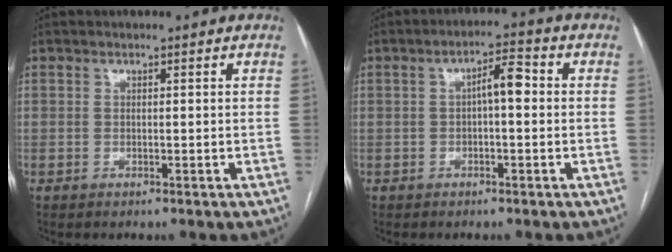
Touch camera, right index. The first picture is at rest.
{"total": 4.3, "force": [0.2, 1.1, 4.2], "torque": [-0.068, 0.019, 0.001]}